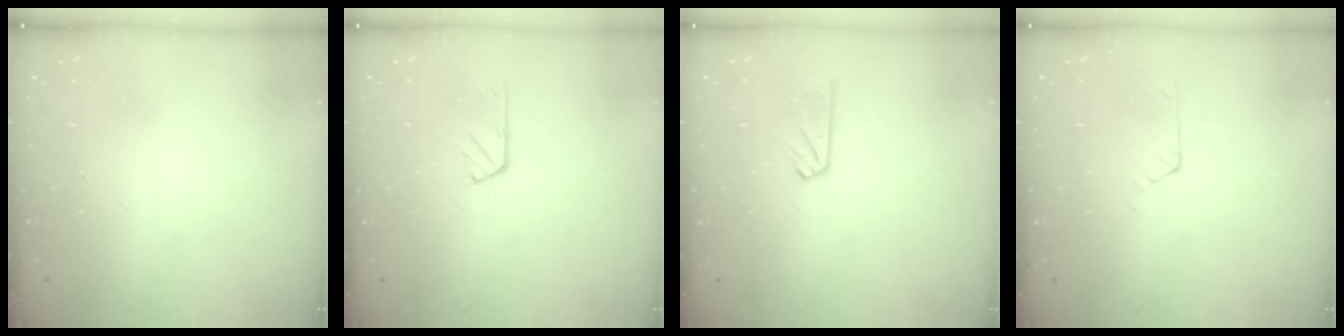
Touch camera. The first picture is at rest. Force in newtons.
{"total": 2.9, "press": 2.9, "slide": 0.5}
{"total": 6.4, "press": 6.4, "slide": 0.5}
{"total": 2.1, "press": 2.0, "slide": 0.3}